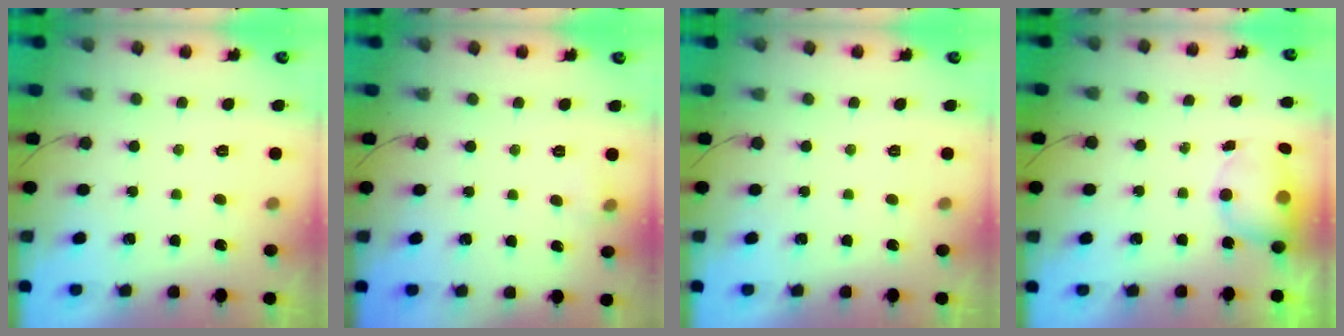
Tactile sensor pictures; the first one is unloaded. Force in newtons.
{"total": 3.6, "press": 3.4, "slide": 1.2}
{"total": 0.0}
{"total": 5.8, "press": 5.7, "slide": 0.8}